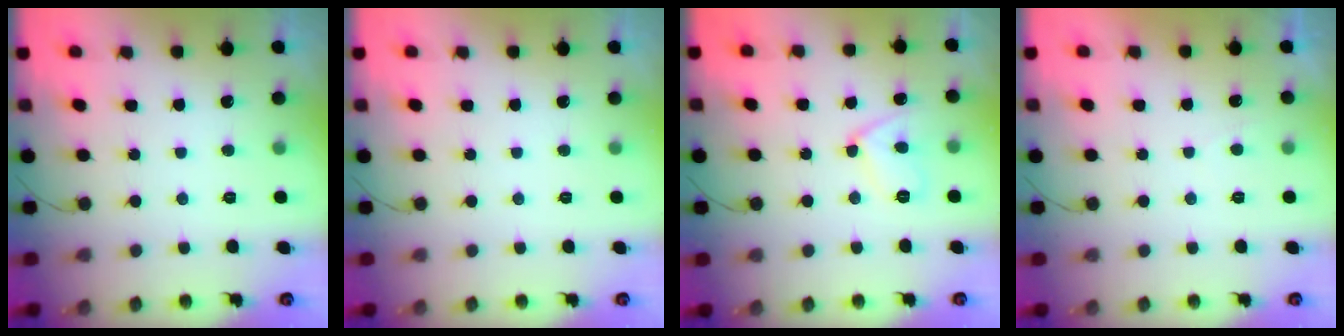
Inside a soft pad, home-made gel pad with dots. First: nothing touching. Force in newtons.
{"total": 0.0}
{"total": 9.1, "press": 8.9, "slide": 1.8}
{"total": 0.5, "press": 0.1, "slide": 0.5}